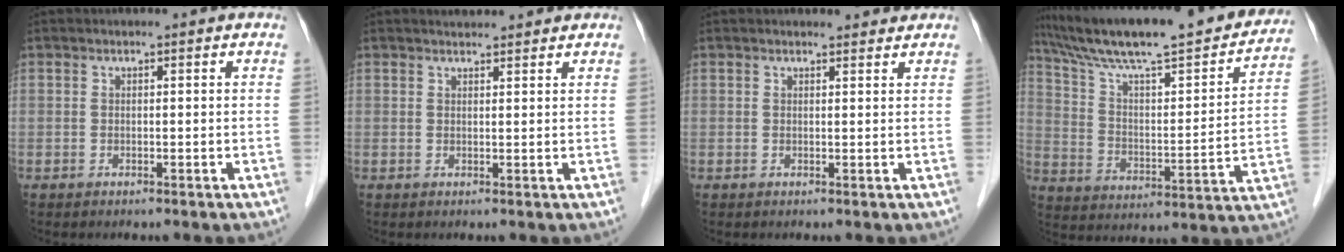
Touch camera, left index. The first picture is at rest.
{"total": 3.0, "force": [2.9, 0.7, 0.7], "torque": [-0.012, 0.019, 0.041]}
{"total": 2.7, "force": [2.6, 0.6, 0.3], "torque": [-0.007, 0.003, 0.028]}
{"total": 27.5, "force": [23.2, 3.8, 14.1], "torque": [-0.228, -0.010, 0.334]}